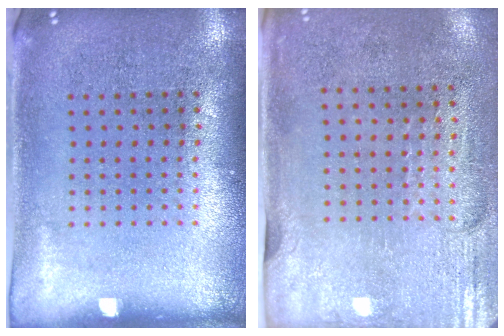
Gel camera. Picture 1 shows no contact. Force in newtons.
{"total": 2.9, "press": 2.5, "slide": 1.5}